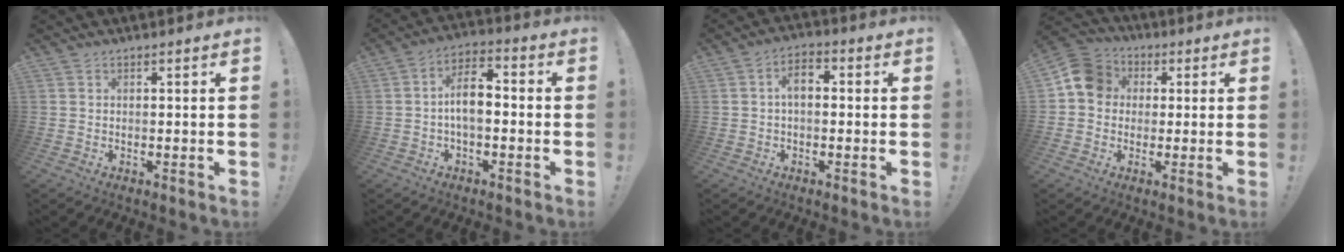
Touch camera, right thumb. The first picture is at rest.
{"total": 9.0, "force": [-1.0, 4.5, 7.7], "torque": [-0.146, 0.012, -0.016]}
{"total": 5.0, "force": [0.1, 2.7, 4.2], "torque": [-0.076, 0.011, 0.001]}
{"total": 10.2, "force": [1.4, 8.9, 4.6], "torque": [-0.066, 0.013, 0.031]}